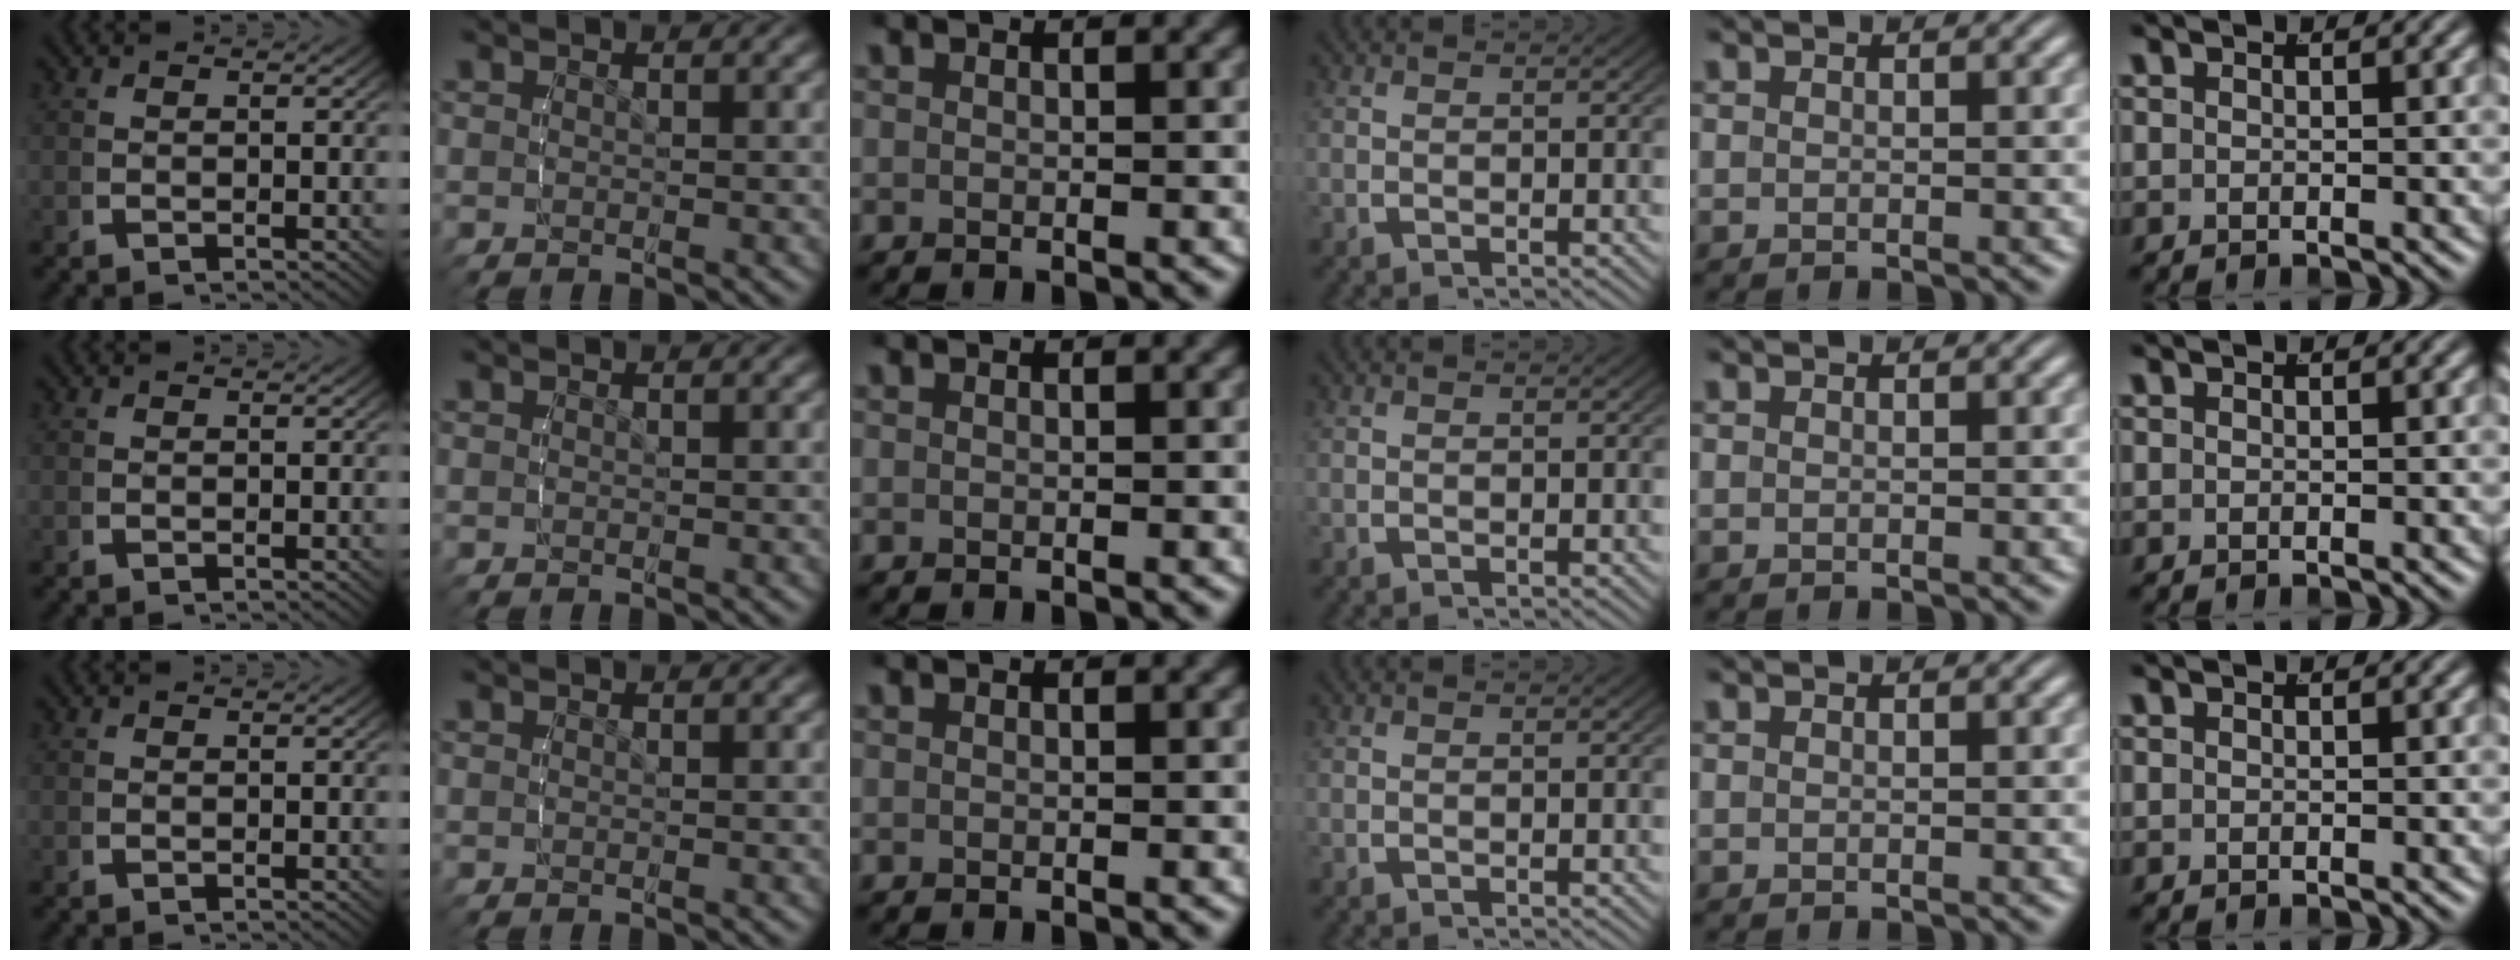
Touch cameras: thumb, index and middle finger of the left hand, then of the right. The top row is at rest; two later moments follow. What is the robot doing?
{"motion": "lift_and_place", "object": "cubes"}